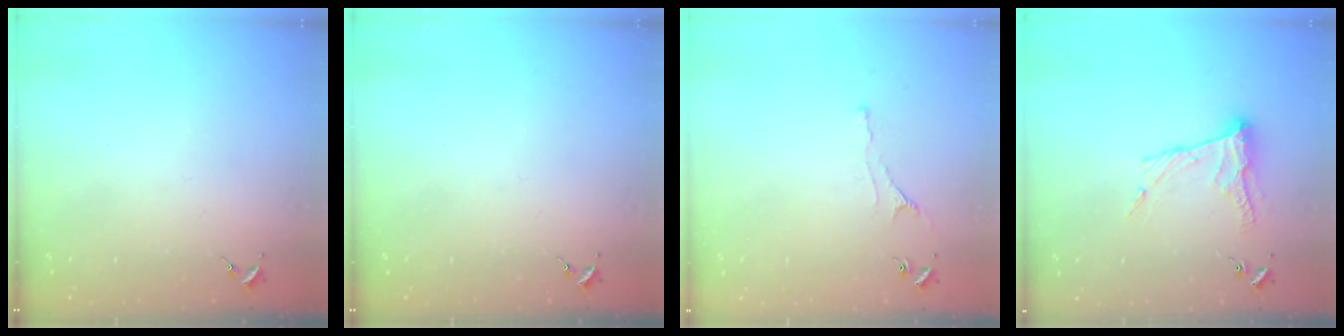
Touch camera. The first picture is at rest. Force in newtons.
{"total": 0.0}
{"total": 2.2, "press": 2.1, "slide": 0.4}
{"total": 10.9, "press": 10.9, "slide": 0.9}